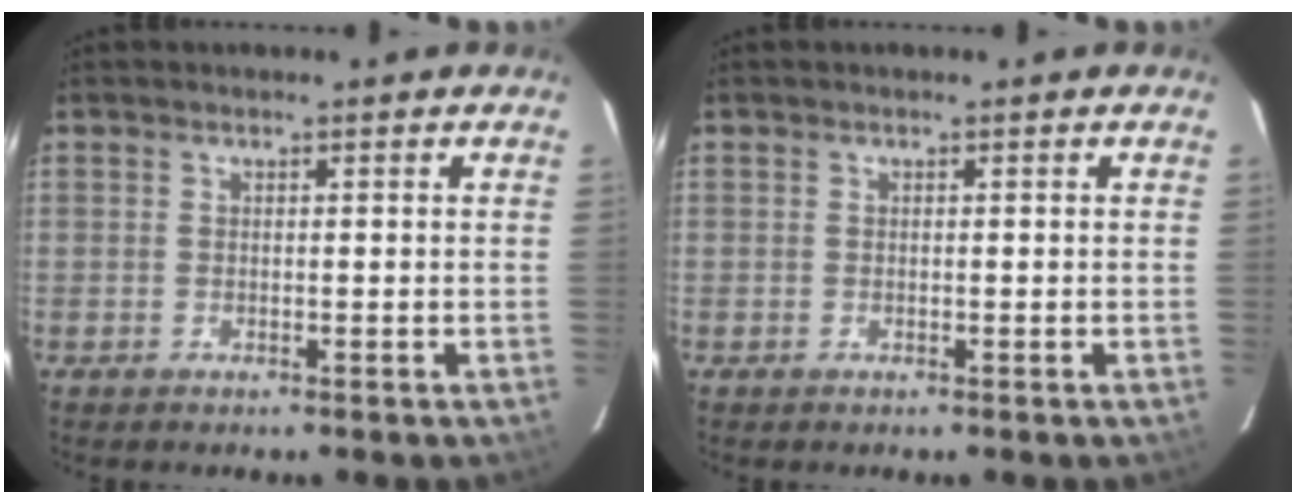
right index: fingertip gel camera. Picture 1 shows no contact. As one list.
[{"total": 0.0}]